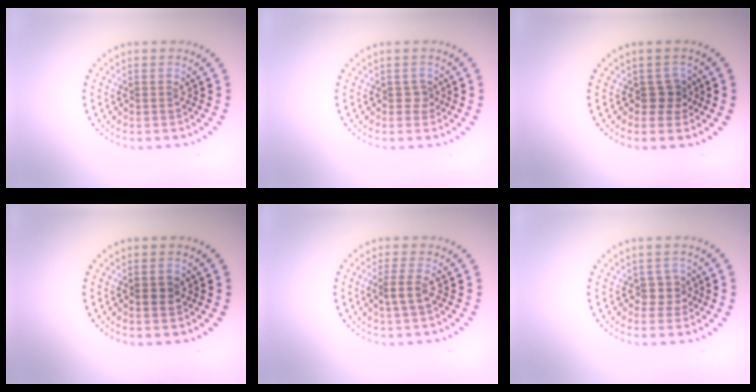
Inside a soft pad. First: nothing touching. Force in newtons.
{"total": 0.9, "press": 0.7, "slide": 0.5}
{"total": 1.5, "press": 1.3, "slide": 0.9}
{"total": 1.1, "press": 1.1, "slide": 0.2}
{"total": 1.7, "press": 1.3, "slide": 1.0}
{"total": 1.6, "press": 1.2, "slide": 1.0}